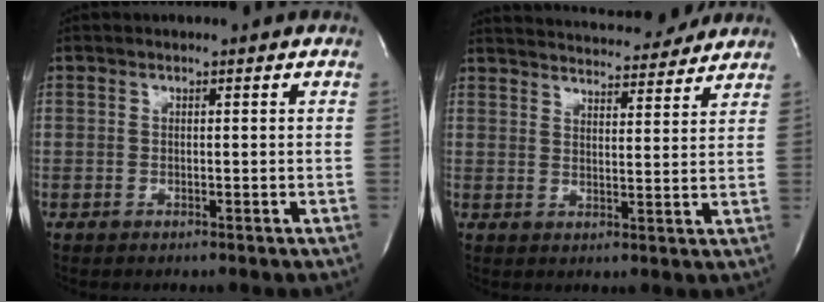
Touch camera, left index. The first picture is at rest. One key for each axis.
{"total": 17.5, "fx": 16.5, "fy": 2.4, "fz": 5.3, "tx": -0.083, "ty": 0.013, "tz": 0.219}